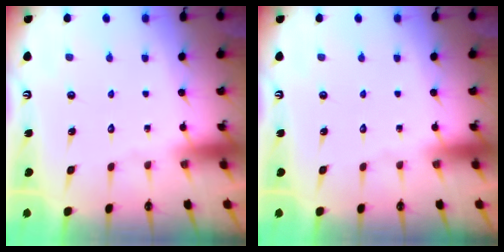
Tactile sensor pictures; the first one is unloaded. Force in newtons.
{"total": 0.0}